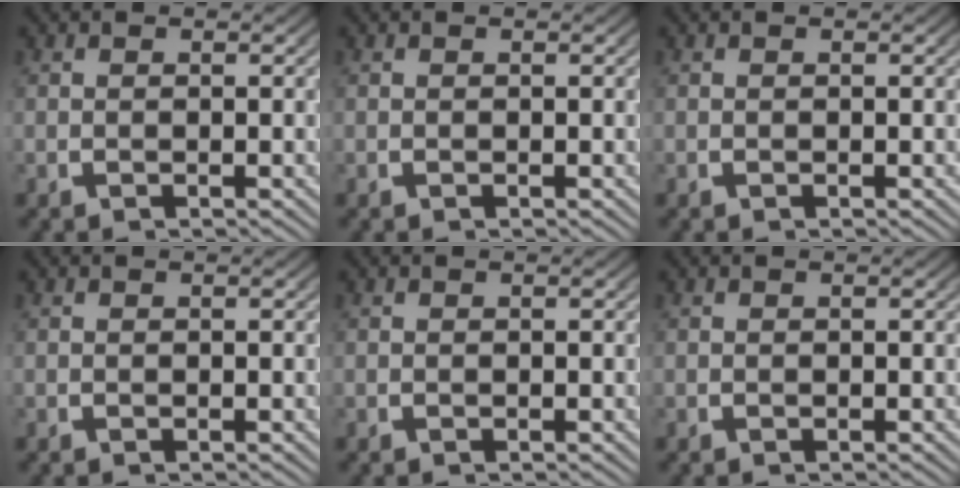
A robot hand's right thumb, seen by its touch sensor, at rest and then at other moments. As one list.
[{"total": 0.0}, {"total": 0.0}, {"total": 0.0}, {"total": 0.0}, {"total": 0.0}]